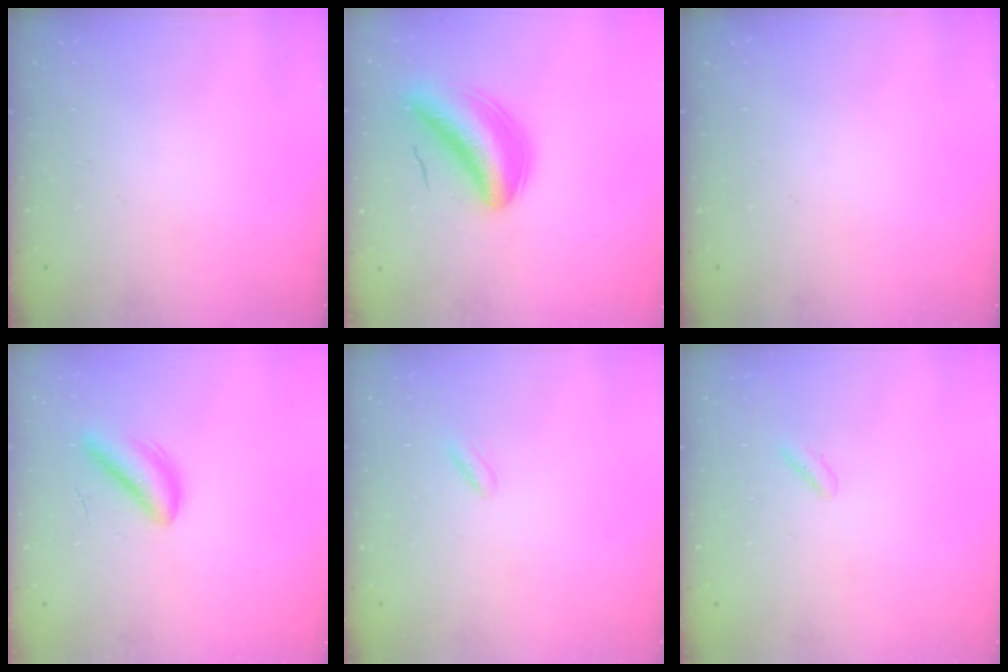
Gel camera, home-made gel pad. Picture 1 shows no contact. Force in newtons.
{"total": 7.8, "press": 7.2, "slide": 2.8}
{"total": 0.0}
{"total": 5.3, "press": 5.2, "slide": 0.9}
{"total": 2.0, "press": 1.9, "slide": 0.8}
{"total": 2.7, "press": 2.5, "slide": 0.9}